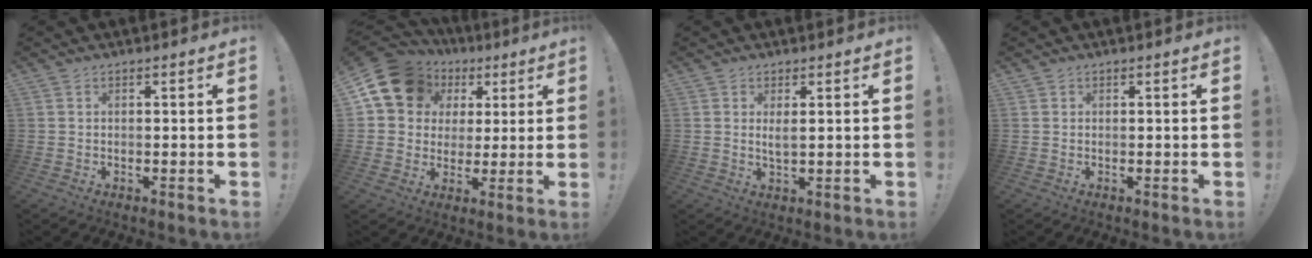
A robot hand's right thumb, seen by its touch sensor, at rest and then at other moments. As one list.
[{"total": 14.5, "force": [6.0, 11.9, 5.7], "torque": [-0.087, -0.023, 0.122]}, {"total": 2.6, "force": [0.9, 0.4, 2.4], "torque": [-0.040, -0.006, 0.015]}, {"total": 0.0}]